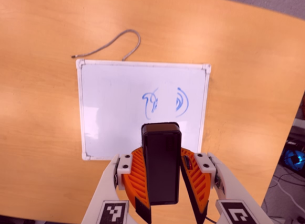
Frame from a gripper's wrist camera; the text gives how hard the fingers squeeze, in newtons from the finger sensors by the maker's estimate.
{"total": 7.1, "left": 7.8, "right": 6.3}